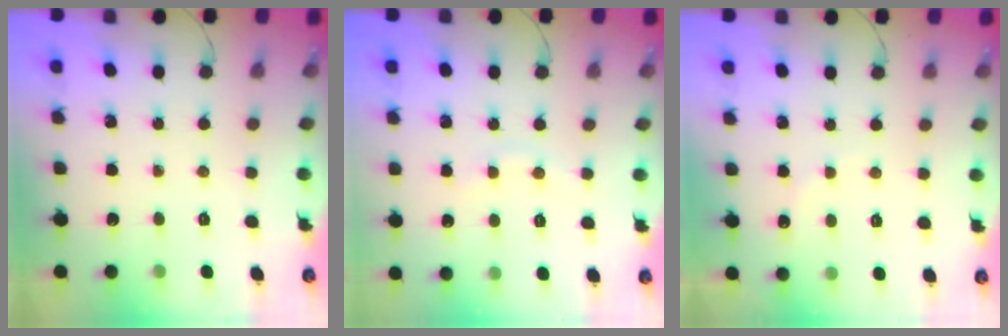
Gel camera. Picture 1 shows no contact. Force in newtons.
{"total": 4.4, "press": 4.2, "slide": 1.4}
{"total": 5.0, "press": 4.9, "slide": 1.0}